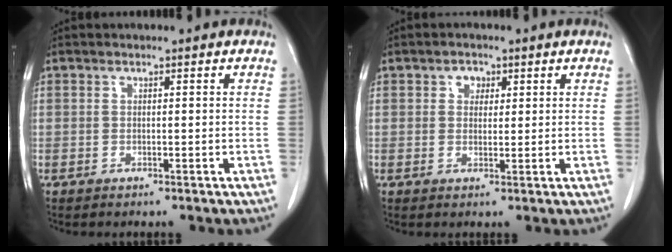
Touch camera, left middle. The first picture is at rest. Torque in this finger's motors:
{"motor_torque": [0.38, -0.36, -0.05, 0.01]}